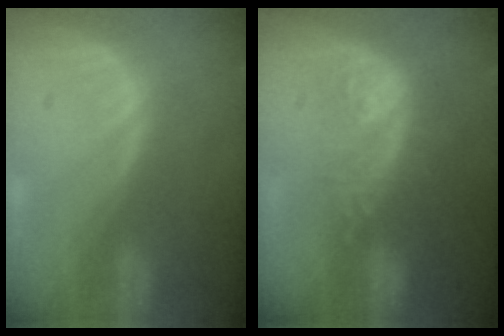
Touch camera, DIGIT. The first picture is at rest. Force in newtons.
{"total": 9.7, "press": 8.1, "slide": 5.3}